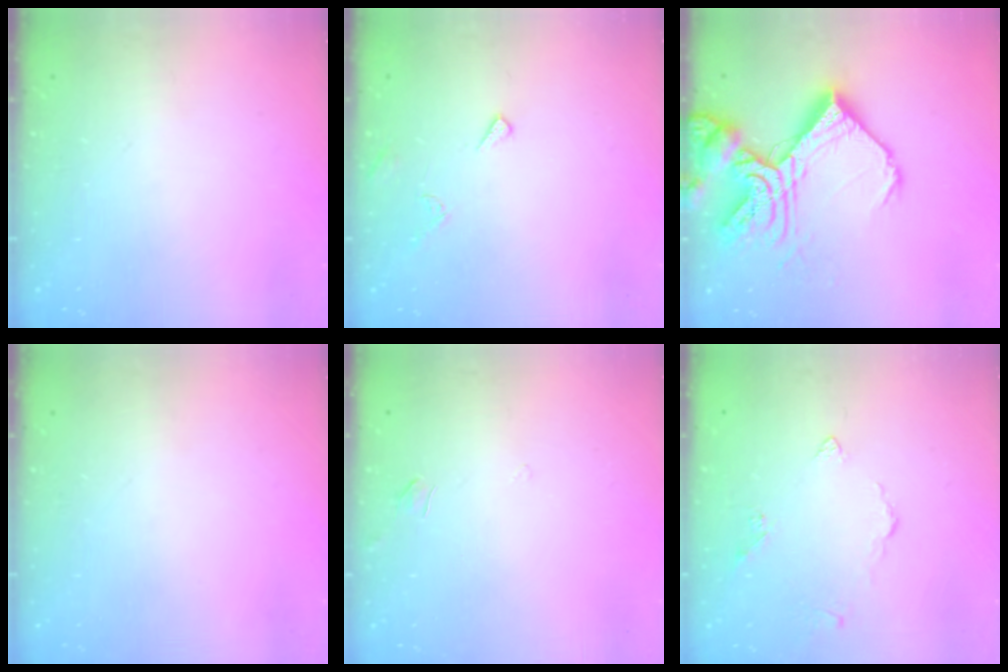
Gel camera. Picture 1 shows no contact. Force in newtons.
{"total": 5.6, "press": 5.5, "slide": 0.5}
{"total": 20.9, "press": 20.8, "slide": 2.3}
{"total": 0.0}
{"total": 4.2, "press": 4.2, "slide": 0.4}
{"total": 3.3, "press": 3.3, "slide": 0.8}